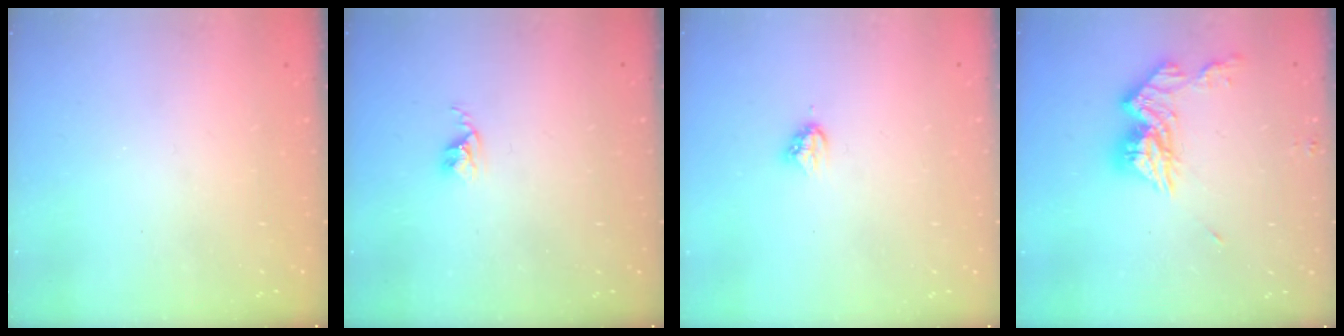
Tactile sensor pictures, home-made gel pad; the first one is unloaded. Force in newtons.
{"total": 2.6, "press": 2.6, "slide": 0.4}
{"total": 3.8, "press": 3.8, "slide": 0.3}
{"total": 12.3, "press": 12.2, "slide": 1.0}